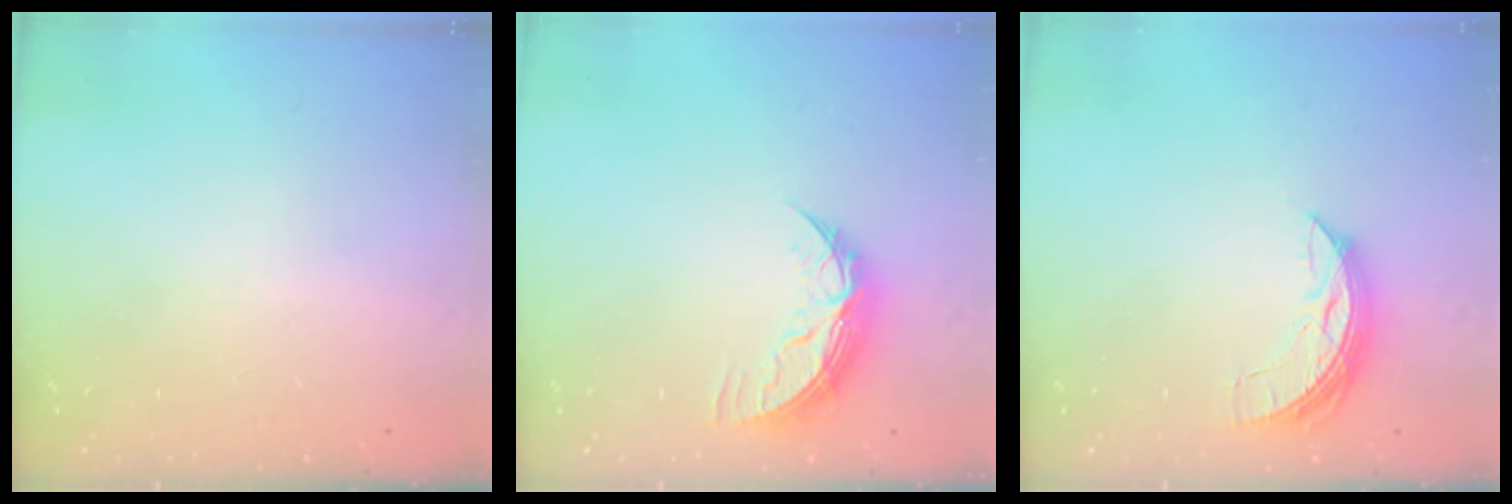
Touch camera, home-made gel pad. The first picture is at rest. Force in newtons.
{"total": 9.0, "press": 9.0, "slide": 0.5}
{"total": 6.8, "press": 6.8, "slide": 0.4}